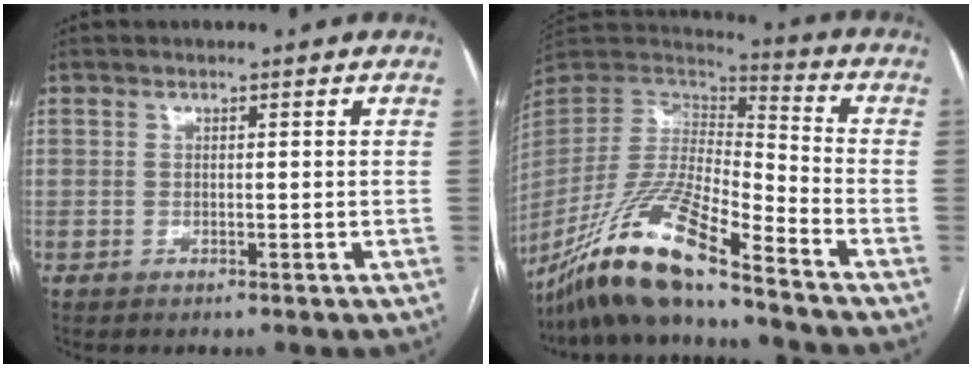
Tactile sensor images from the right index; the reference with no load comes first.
{"total": 18.5, "force": [-14.2, 1.3, 11.8], "torque": [-0.247, -0.024, -0.269]}